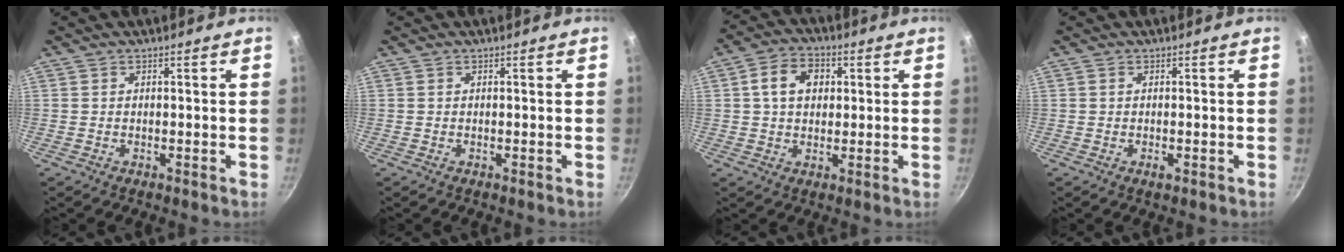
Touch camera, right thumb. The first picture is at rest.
{"total": 0.0}
{"total": 7.9, "force": [1.7, 5.9, 4.9], "torque": [-0.063, 0.010, 0.020]}
{"total": 1.0, "force": [-0.3, 0.4, 0.9], "torque": [-0.016, 0.000, -0.005]}